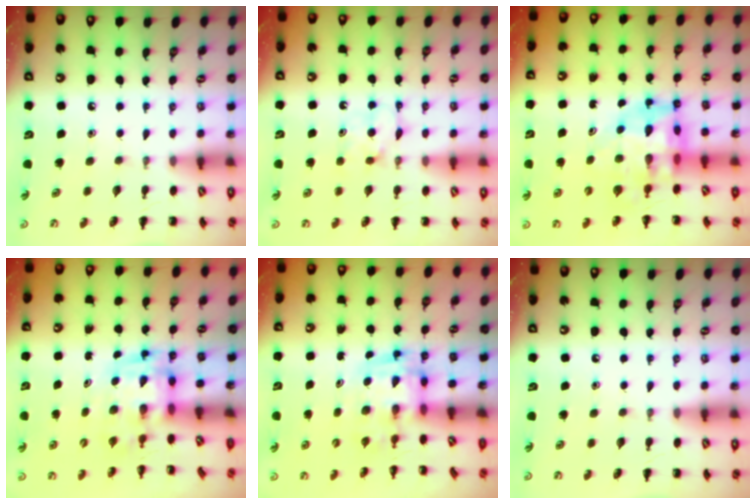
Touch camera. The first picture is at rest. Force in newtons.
{"total": 5.5, "press": 5.2, "slide": 1.6}
{"total": 9.1, "press": 8.6, "slide": 3.1}
{"total": 2.9, "press": 2.9, "slide": 0.6}
{"total": 2.9, "press": 2.9, "slide": 0.5}
{"total": 0.0}